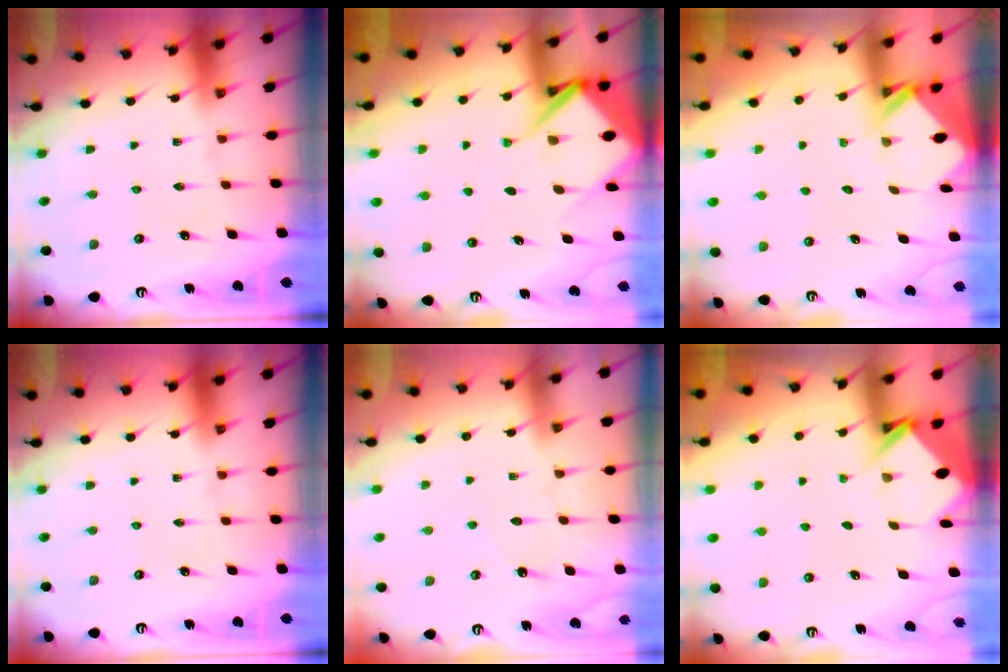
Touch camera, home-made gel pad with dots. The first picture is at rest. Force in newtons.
{"total": 10.7, "press": 10.7, "slide": 1.0}
{"total": 2.6, "press": 2.6, "slide": 0.1}
{"total": 0.0}
{"total": 3.4, "press": 3.4, "slide": 0.3}
{"total": 3.8, "press": 3.8, "slide": 0.2}